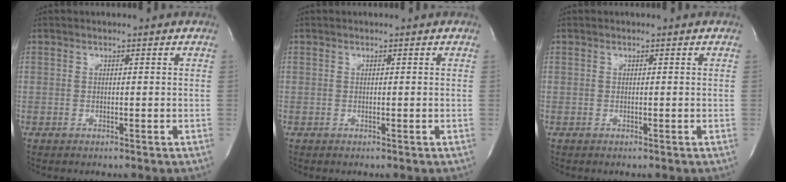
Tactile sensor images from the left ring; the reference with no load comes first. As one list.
[{"total": 0.0}, {"total": 0.0}]